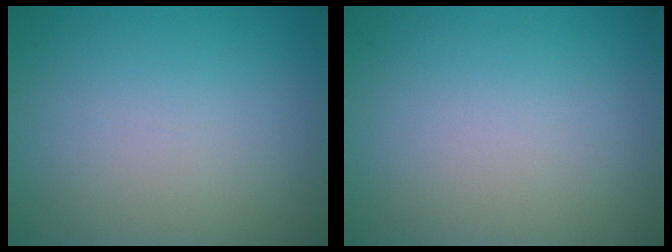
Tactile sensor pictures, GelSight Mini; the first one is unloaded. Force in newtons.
{"total": 0.0}